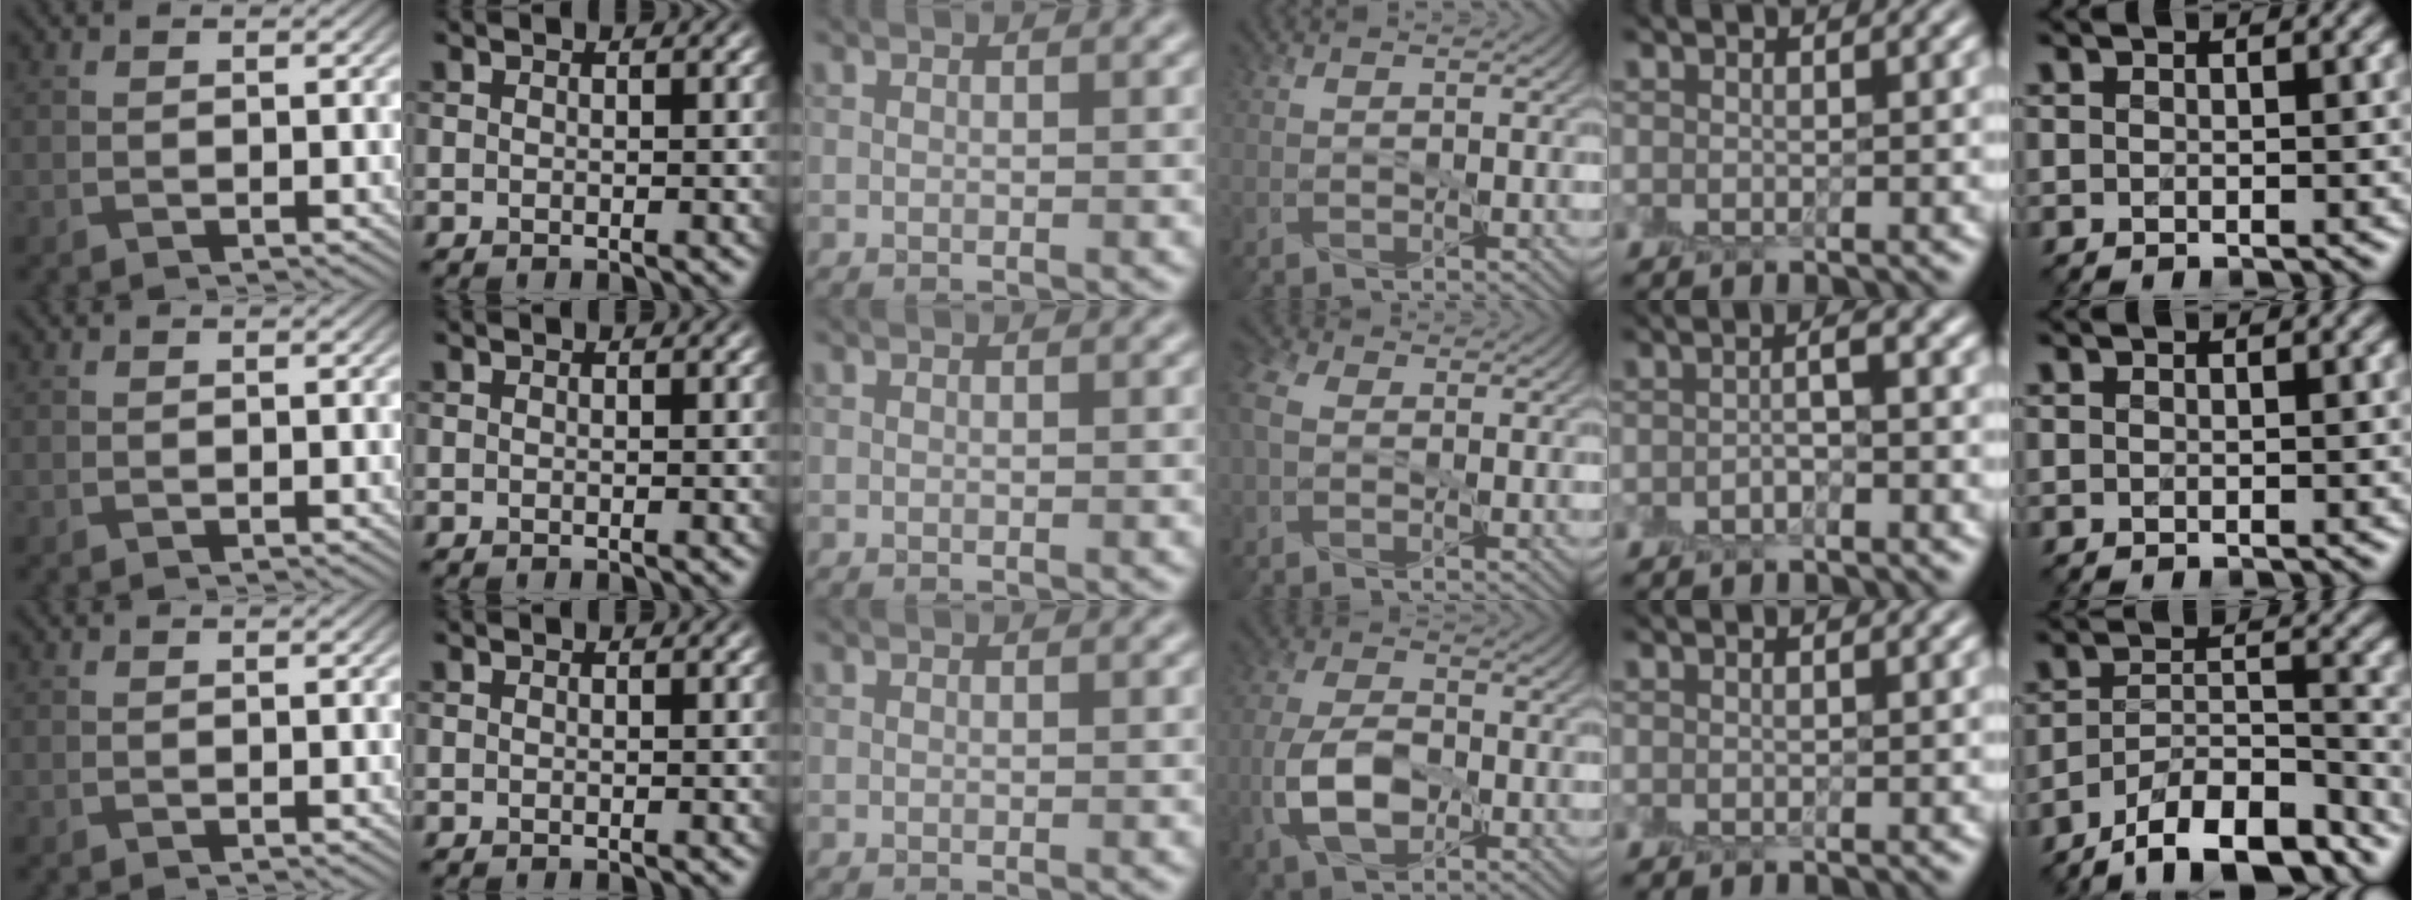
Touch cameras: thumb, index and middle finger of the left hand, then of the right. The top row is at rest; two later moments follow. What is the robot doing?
{"motion": "peel", "object": "sticky note"}